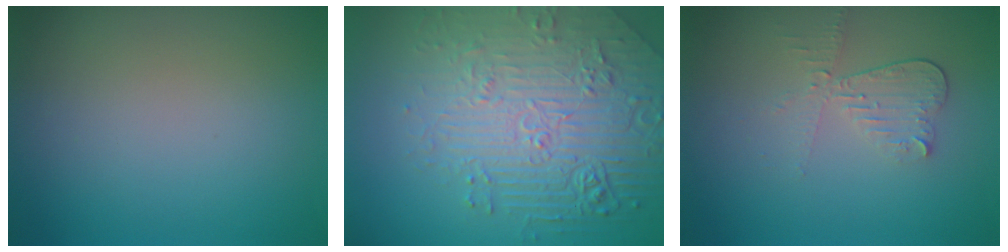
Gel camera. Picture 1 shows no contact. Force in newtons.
{"total": 6.9, "press": 5.6, "slide": 4.0}
{"total": 3.0, "press": 2.6, "slide": 1.4}